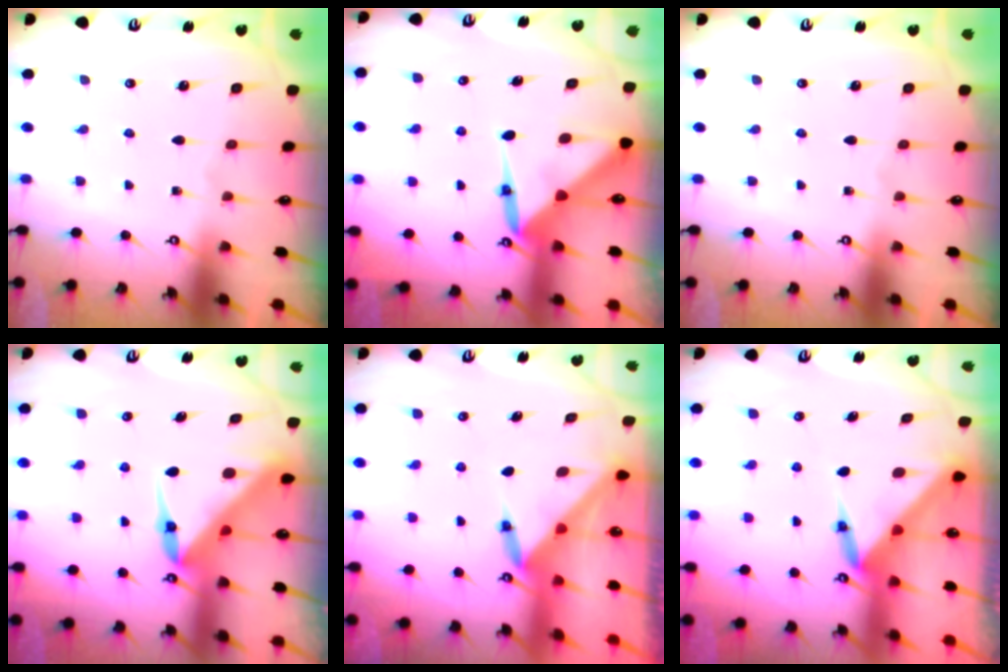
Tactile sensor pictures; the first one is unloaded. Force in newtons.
{"total": 5.9, "press": 5.9, "slide": 0.5}
{"total": 0.0}
{"total": 5.3, "press": 5.3, "slide": 0.4}
{"total": 3.4, "press": 3.4, "slide": 0.3}
{"total": 3.5, "press": 3.5, "slide": 0.1}